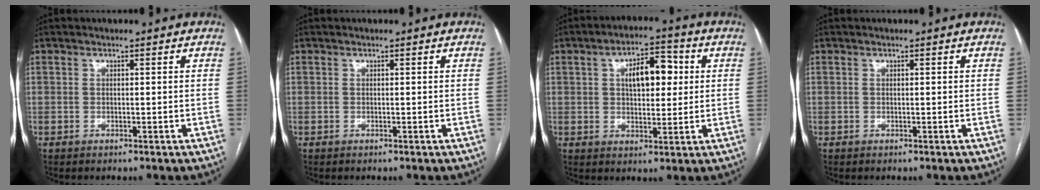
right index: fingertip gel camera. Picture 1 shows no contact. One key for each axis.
{"total": 0.0}
{"total": 8.2, "fx": 2.0, "fy": 3.8, "fz": 7.0, "tx": -0.110, "ty": 0.020, "tz": 0.031}
{"total": 0.0}